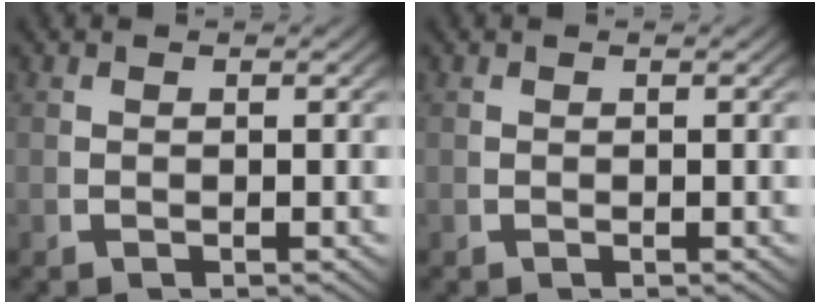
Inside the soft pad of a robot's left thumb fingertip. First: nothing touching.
{"total": 0.0}